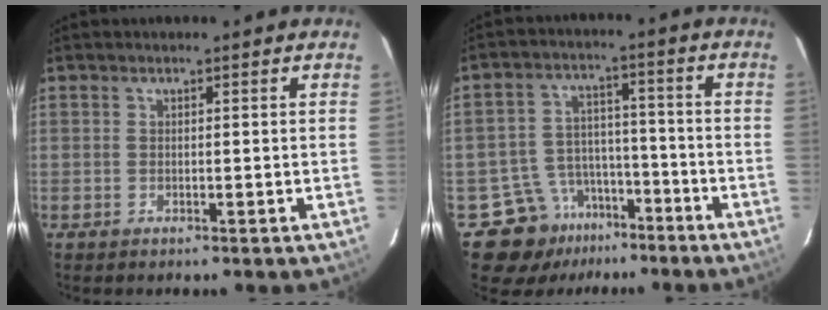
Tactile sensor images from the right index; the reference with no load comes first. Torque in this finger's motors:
{"motor_torque": [-0.46, -0.45, -0.65, -0.21]}